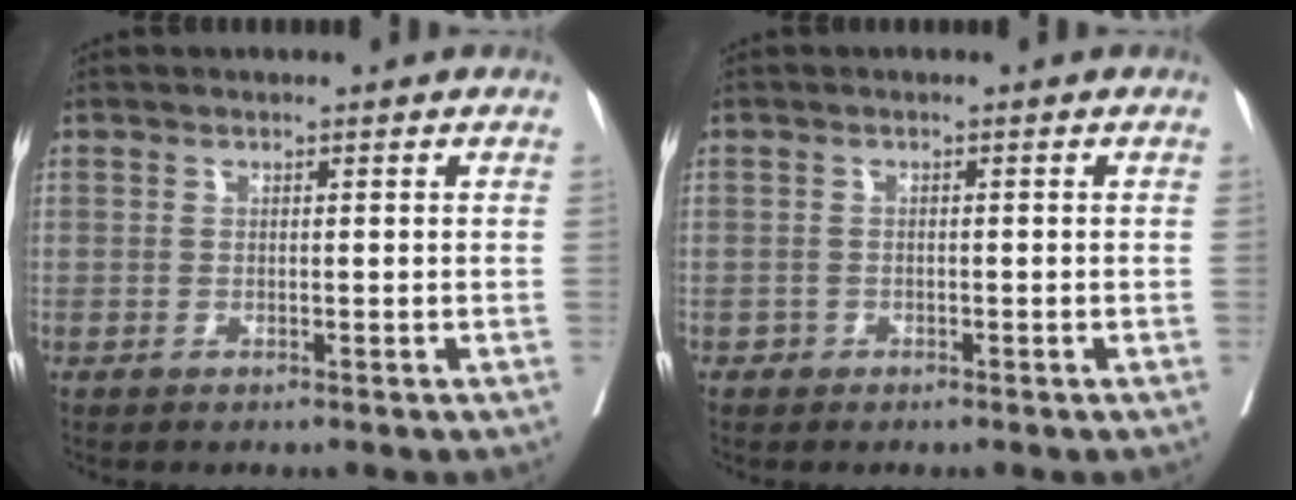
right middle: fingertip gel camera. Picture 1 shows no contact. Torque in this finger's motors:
{"motor_torque": [-0.11, -0.12, -0.11, -0.02]}